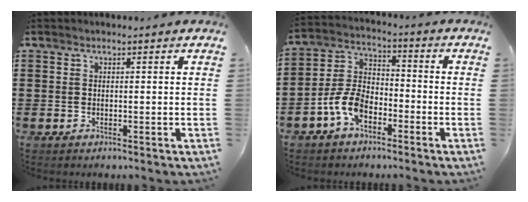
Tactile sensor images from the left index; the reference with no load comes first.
{"total": 7.4, "force": [-4.0, 4.2, 4.5], "torque": [-0.120, 0.006, -0.084]}